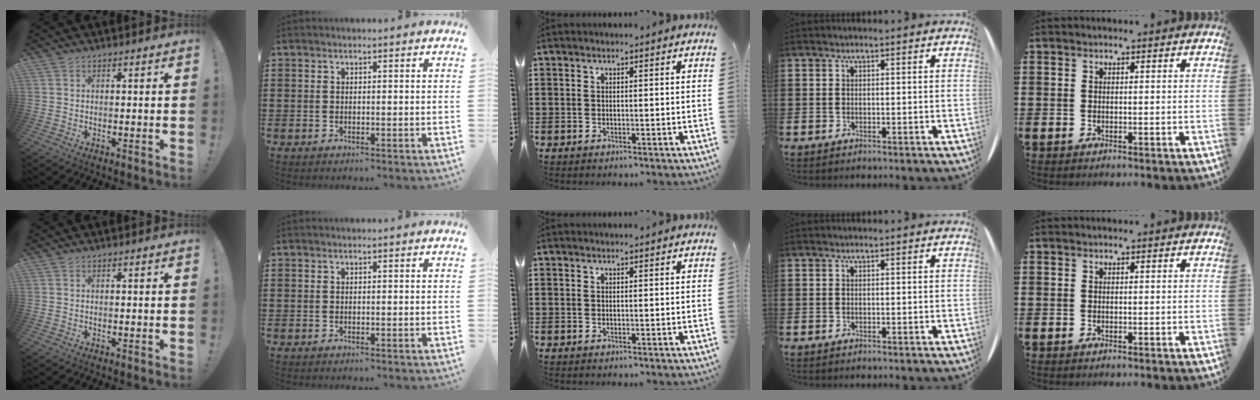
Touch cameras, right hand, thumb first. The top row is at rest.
{}